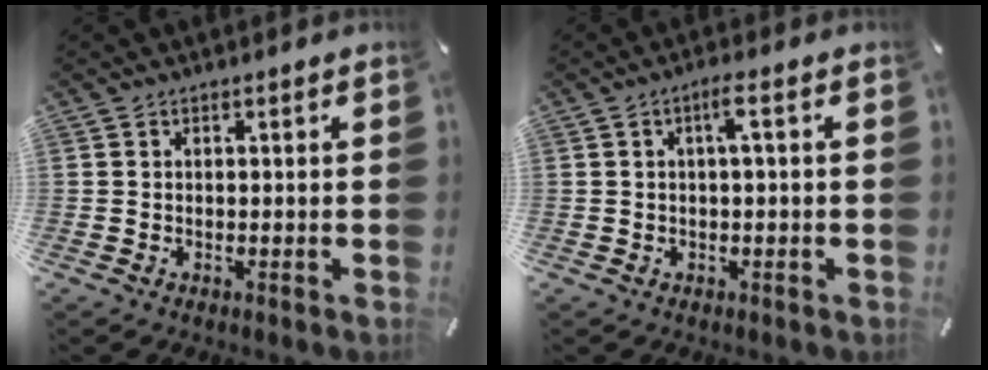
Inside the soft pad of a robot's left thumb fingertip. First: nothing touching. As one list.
[{"total": 3.2, "force": [0.3, 0.6, 3.1], "torque": [-0.061, 0.008, 0.003]}]